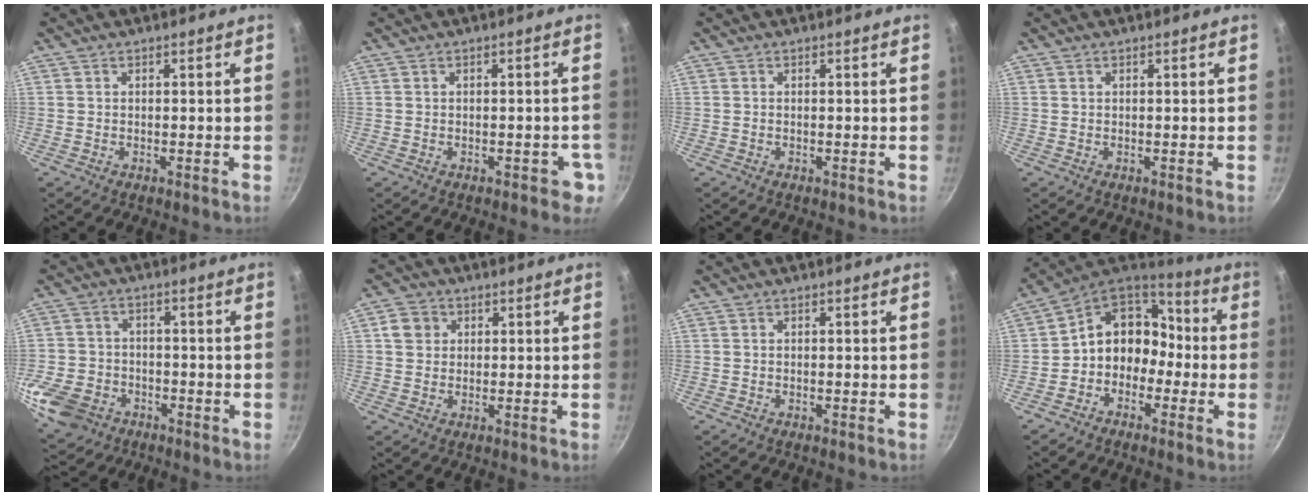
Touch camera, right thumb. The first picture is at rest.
{"total": 3.4, "force": [-1.8, 0.9, 2.7], "torque": [-0.028, 0.011, -0.022]}
{"total": 0.0}
{"total": 0.0}
{"total": 11.4, "force": [-4.9, 8.8, 5.2], "torque": [-0.113, 0.018, -0.080]}
{"total": 4.2, "force": [1.1, 3.8, 1.6], "torque": [-0.014, 0.002, 0.017]}
{"total": 0.0}
{"total": 12.6, "force": [-2.3, 10.0, 7.4], "torque": [-0.073, 0.060, -0.055]}